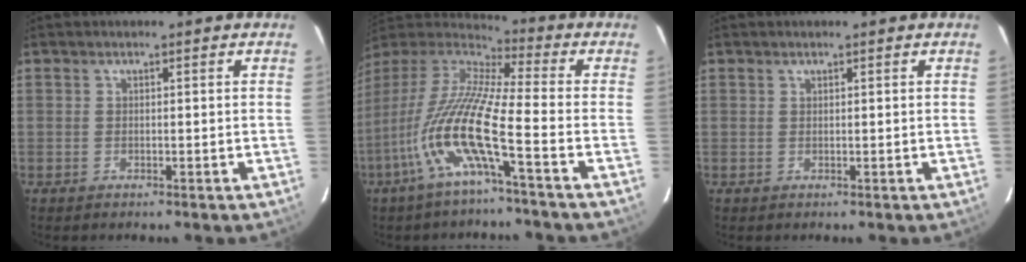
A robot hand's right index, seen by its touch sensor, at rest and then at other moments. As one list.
[{"total": 15.6, "force": [-6.1, 1.2, 14.3], "torque": [-0.270, -0.015, -0.129]}, {"total": 0.0}]